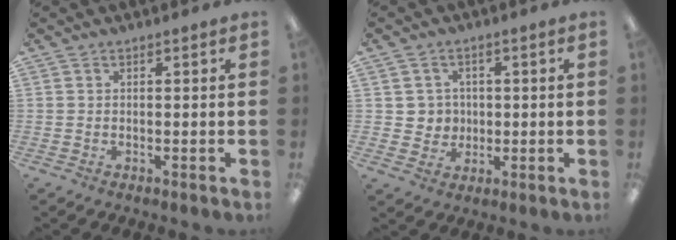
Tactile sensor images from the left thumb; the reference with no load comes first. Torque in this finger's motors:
{"motor_torque": [0.12, 0.18, 0.25, -0.25, 0.00]}